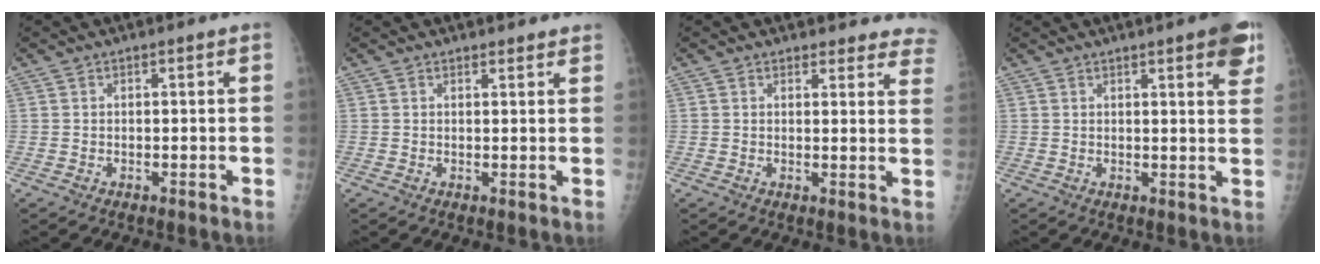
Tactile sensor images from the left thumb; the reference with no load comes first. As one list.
[{"total": 2.1, "force": [1.9, 0.6, 0.3], "torque": [0.004, -0.009, 0.020]}, {"total": 10.6, "force": [9.9, 3.5, 1.0], "torque": [0.048, -0.054, 0.077]}, {"total": 7.0, "force": [3.8, 1.4, 5.7], "torque": [-0.057, -0.011, 0.043]}]